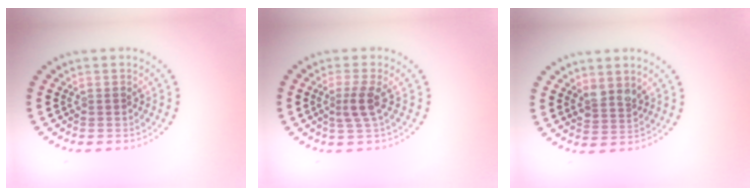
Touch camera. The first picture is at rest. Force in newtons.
{"total": 2.1, "press": 1.4, "slide": 1.5}
{"total": 1.8, "press": 1.5, "slide": 1.1}